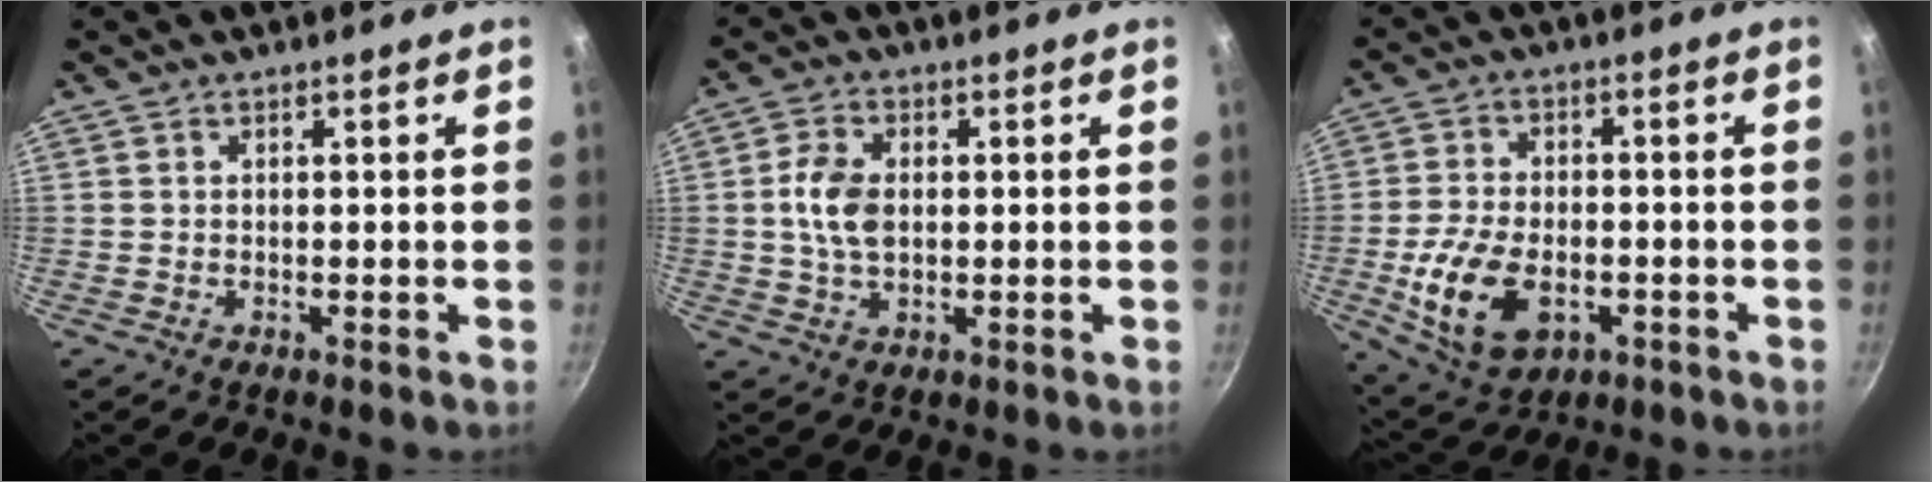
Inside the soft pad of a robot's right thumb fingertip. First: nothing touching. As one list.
[{"total": 7.1, "force": [0.5, 4.6, 5.5], "torque": [-0.099, 0.007, 0.006]}, {"total": 13.7, "force": [-3.8, 8.5, 10.0], "torque": [-0.178, 0.010, -0.058]}]